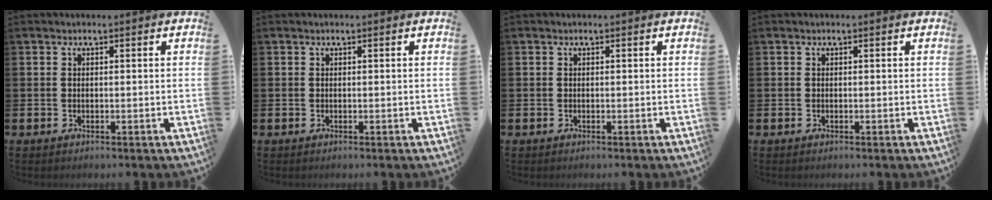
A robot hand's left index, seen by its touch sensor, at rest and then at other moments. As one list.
[{"total": 0.0}, {"total": 0.0}, {"total": 0.0}]